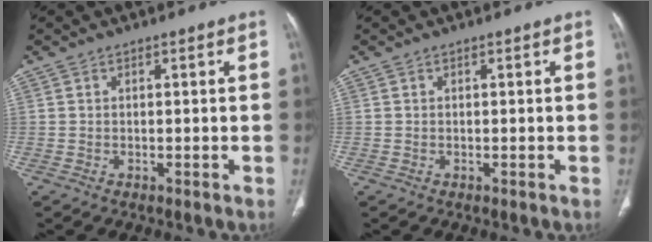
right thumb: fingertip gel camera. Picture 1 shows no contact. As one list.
[{"total": 0.0}]